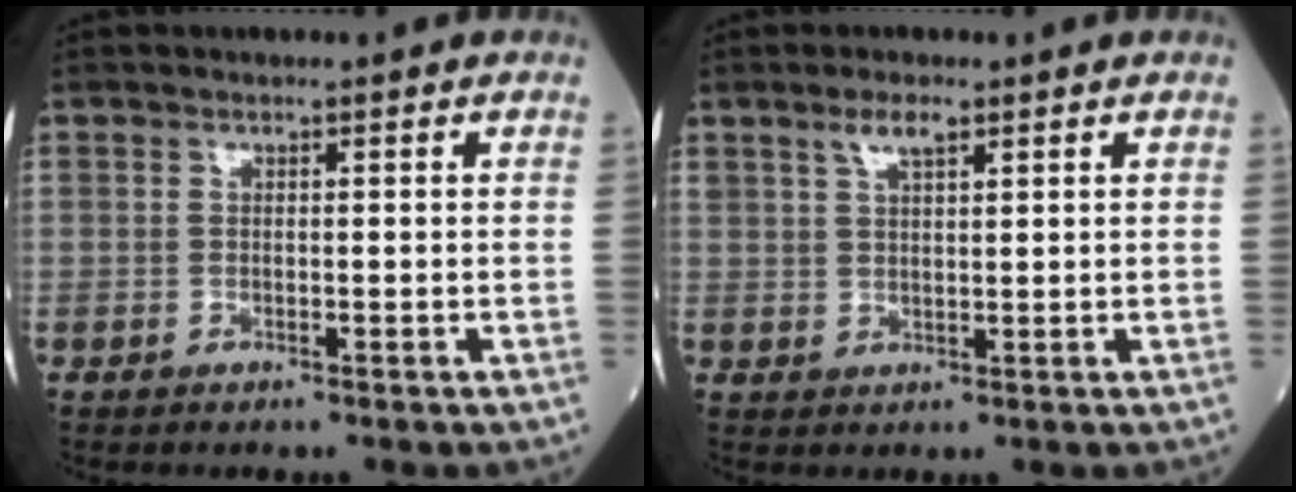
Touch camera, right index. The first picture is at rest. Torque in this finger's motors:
{"motor_torque": [-0.01, 0.00, 0.03, 0.05]}